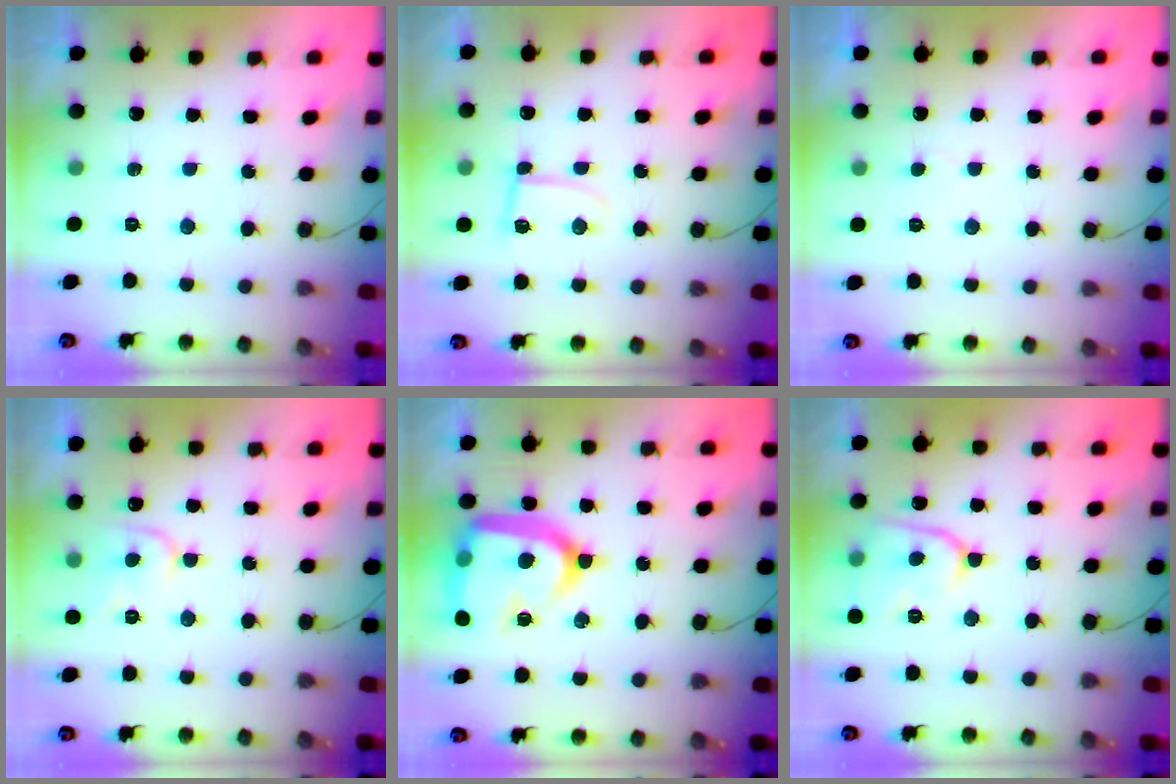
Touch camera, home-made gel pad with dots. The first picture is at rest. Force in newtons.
{"total": 4.6, "press": 4.5, "slide": 0.6}
{"total": 2.2, "press": 2.2, "slide": 0.2}
{"total": 8.2, "press": 8.1, "slide": 0.9}
{"total": 19.8, "press": 19.7, "slide": 1.4}
{"total": 10.5, "press": 10.4, "slide": 1.3}